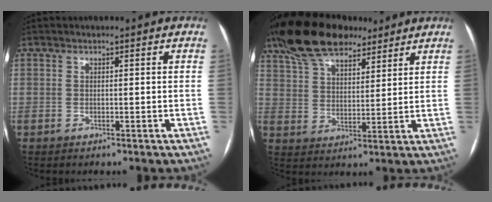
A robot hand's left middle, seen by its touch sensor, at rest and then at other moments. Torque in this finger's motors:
{"motor_torque": [1.10, -1.04, 0.18, 0.05]}